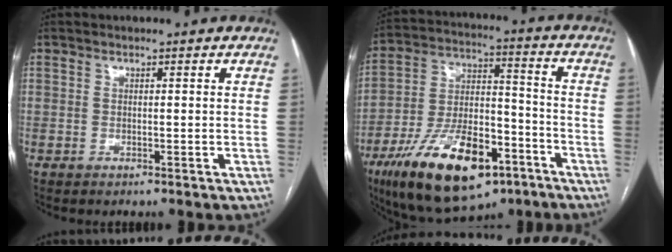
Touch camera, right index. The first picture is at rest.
{"total": 21.6, "force": [-12.2, 8.7, 15.5], "torque": [-0.289, 0.000, -0.202]}